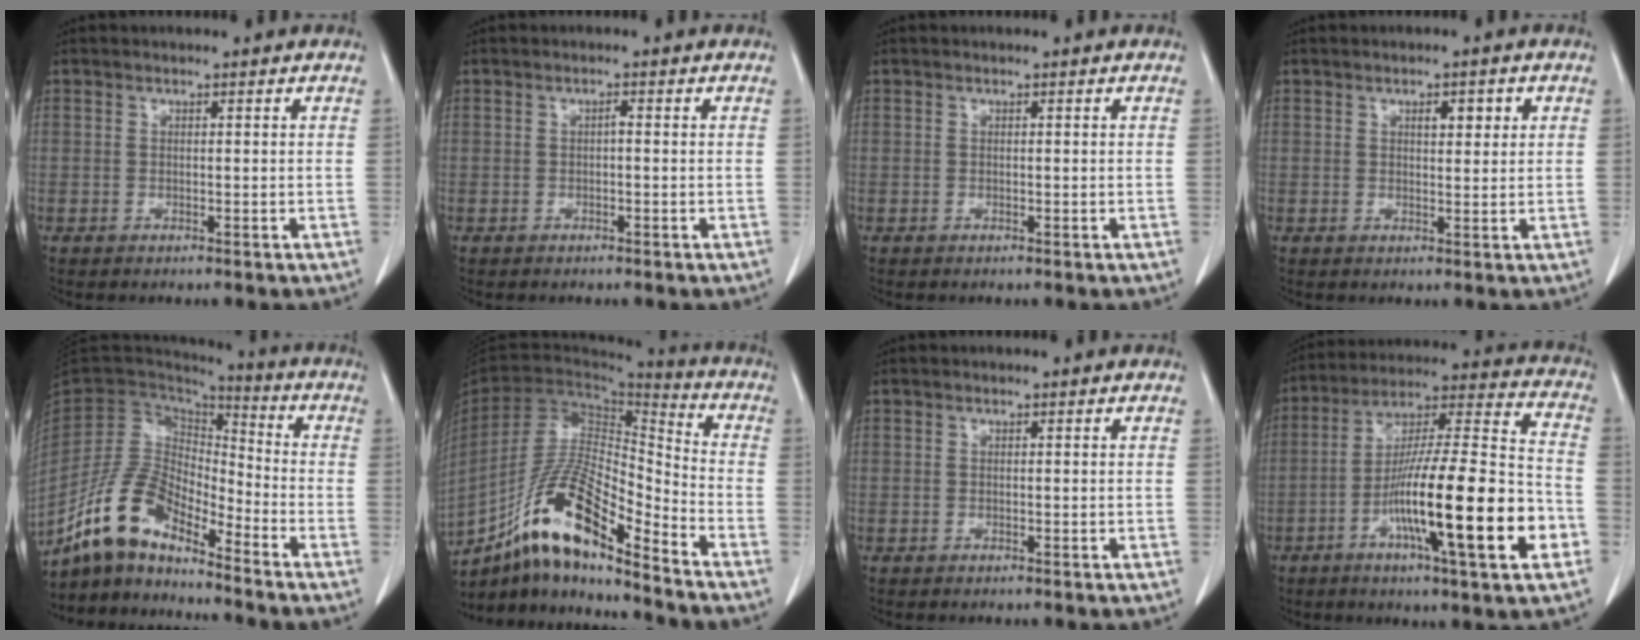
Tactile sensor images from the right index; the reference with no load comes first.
{"total": 0.6, "force": [-0.1, 0.2, 0.6], "torque": [-0.010, 0.003, -0.002]}
{"total": 0.0}
{"total": 3.0, "force": [1.2, 1.0, 2.5], "torque": [-0.037, 0.002, 0.018]}
{"total": 11.7, "force": [-9.6, 3.7, 5.6], "torque": [-0.121, 0.028, -0.184]}
{"total": 17.5, "force": [-12.0, 3.0, 12.4], "torque": [-0.238, -0.002, -0.218]}
{"total": 0.0}
{"total": 21.8, "force": [-7.5, 1.6, 20.5], "torque": [-0.325, -0.010, -0.124]}